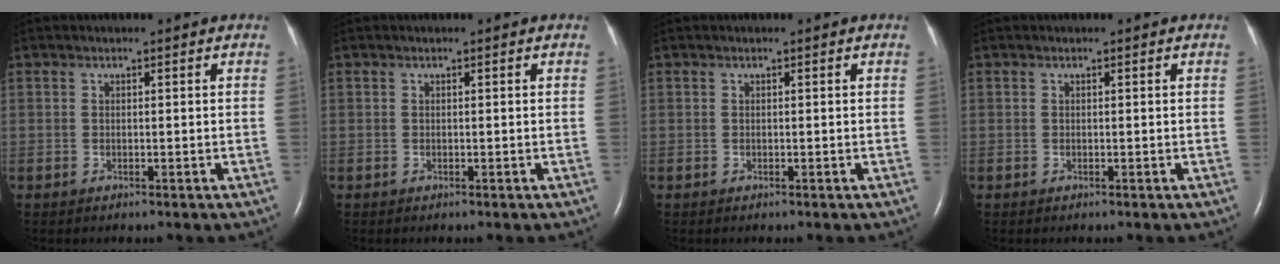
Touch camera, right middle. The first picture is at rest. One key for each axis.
{"total": 0.0}
{"total": 0.0}
{"total": 0.0}